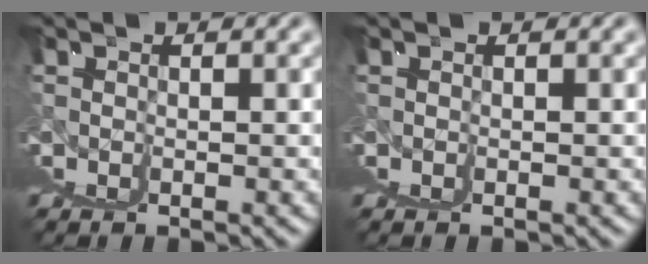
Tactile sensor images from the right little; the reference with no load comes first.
{"total": 0.0}